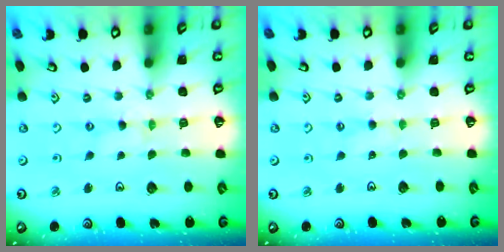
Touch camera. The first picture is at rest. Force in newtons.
{"total": 1.7, "press": 1.6, "slide": 0.4}